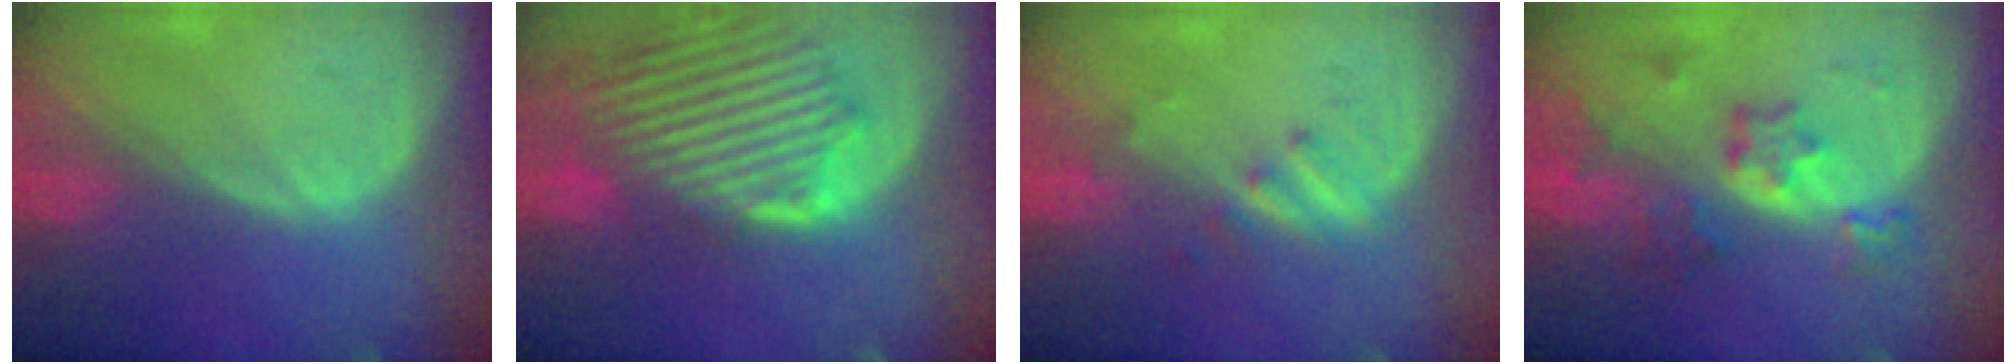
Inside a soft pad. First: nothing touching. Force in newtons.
{"total": 13.0, "press": 11.4, "slide": 6.1}
{"total": 2.8, "press": 2.6, "slide": 1.2}
{"total": 7.2, "press": 6.4, "slide": 3.1}